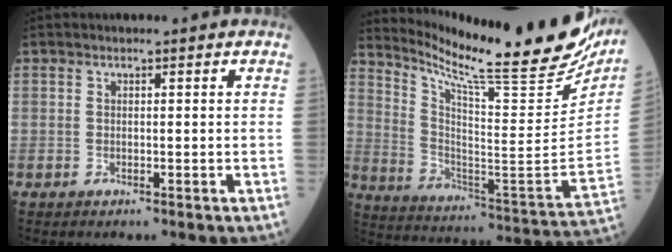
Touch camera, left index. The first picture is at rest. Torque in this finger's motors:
{"motor_torque": [-0.45, -0.80, 0.07, 0.06]}